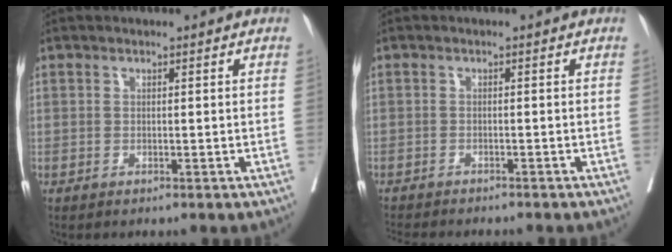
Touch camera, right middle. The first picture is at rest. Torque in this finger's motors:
{"motor_torque": [0.97, -1.16, 0.17, 0.03]}